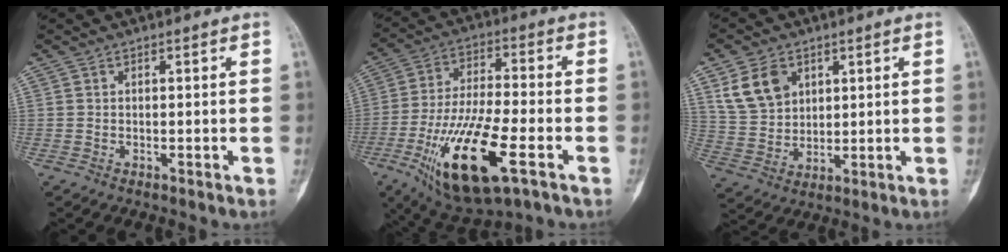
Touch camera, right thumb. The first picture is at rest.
{"total": 20.3, "force": [-8.1, 6.8, 17.4], "torque": [-0.342, 0.014, -0.132]}
{"total": 9.6, "force": [4.4, 6.9, 4.9], "torque": [-0.076, -0.015, 0.096]}